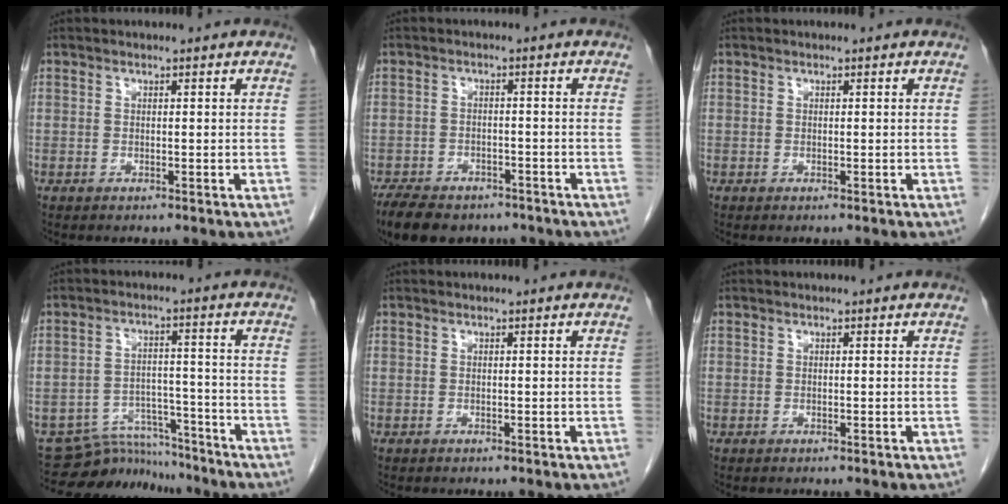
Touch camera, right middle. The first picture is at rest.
{"total": 11.7, "force": [-8.9, 5.6, 5.1], "torque": [-0.099, -0.003, -0.129]}
{"total": 0.0}
{"total": 9.0, "force": [-8.7, 2.0, -0.5], "torque": [0.008, 0.017, -0.144]}
{"total": 0.0}
{"total": 0.0}